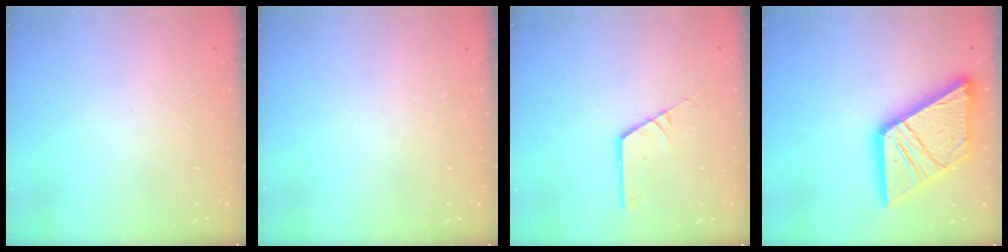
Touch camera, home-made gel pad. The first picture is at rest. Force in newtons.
{"total": 0.0}
{"total": 2.6, "press": 2.6, "slide": 0.2}
{"total": 26.1, "press": 25.9, "slide": 3.2}